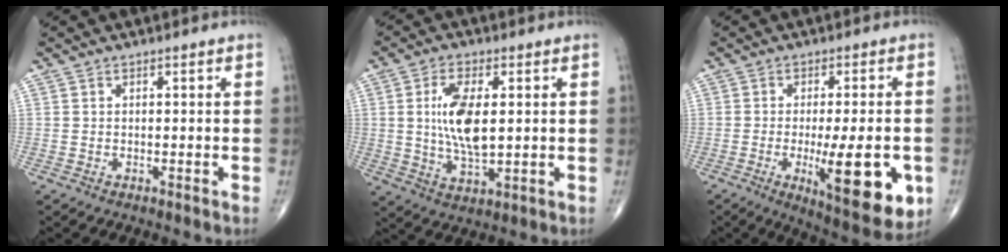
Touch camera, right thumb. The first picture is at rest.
{"total": 10.8, "force": [1.4, 4.8, 9.5], "torque": [-0.182, -0.012, 0.029]}
{"total": 16.0, "force": [-4.0, 4.6, 14.8], "torque": [-0.198, -0.017, -0.046]}